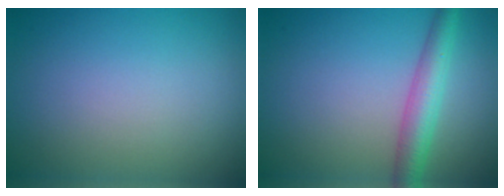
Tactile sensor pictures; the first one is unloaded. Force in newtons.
{"total": 4.0, "press": 4.0, "slide": 0.1}